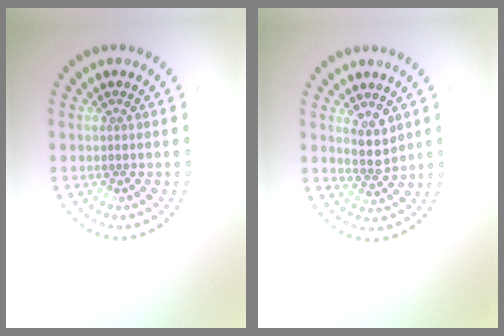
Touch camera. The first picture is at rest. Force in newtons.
{"total": 2.4, "press": 2.2, "slide": 1.0}